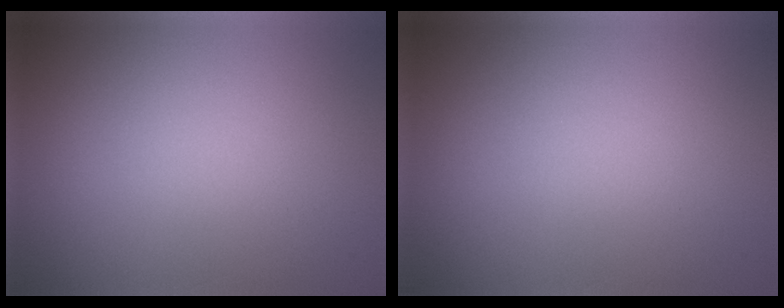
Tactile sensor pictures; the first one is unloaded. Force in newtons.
{"total": 0.0}